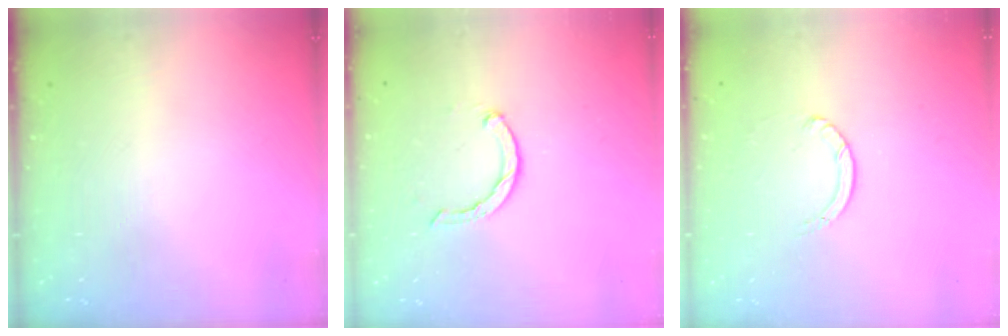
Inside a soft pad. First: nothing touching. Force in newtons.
{"total": 1.9, "press": 1.9, "slide": 0.3}
{"total": 1.1, "press": 1.1, "slide": 0.1}